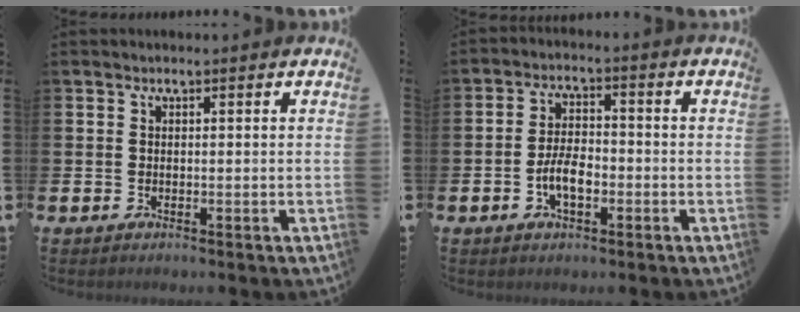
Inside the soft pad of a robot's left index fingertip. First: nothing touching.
{"total": 4.7, "force": [-1.5, 2.3, 3.8], "torque": [-0.059, 0.000, -0.033]}